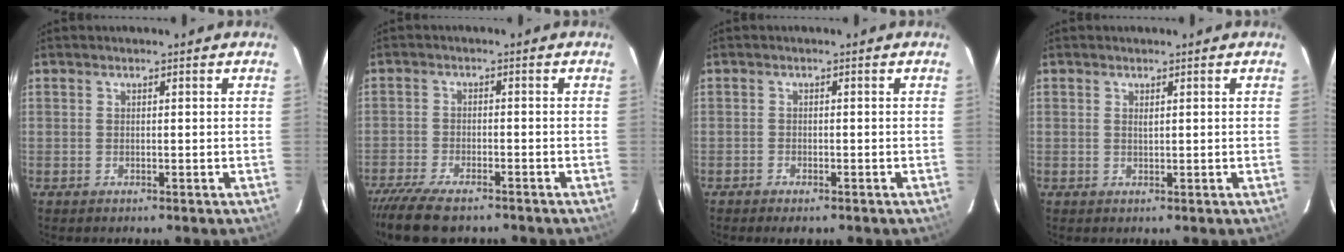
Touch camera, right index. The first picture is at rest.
{"total": 9.6, "force": [-8.0, 2.6, 4.5], "torque": [-0.114, -0.033, -0.144]}
{"total": 2.4, "force": [-1.8, 1.0, 1.2], "torque": [-0.032, -0.005, -0.033]}
{"total": 0.8, "force": [0.3, 0.3, 0.7], "torque": [-0.012, 0.001, 0.007]}